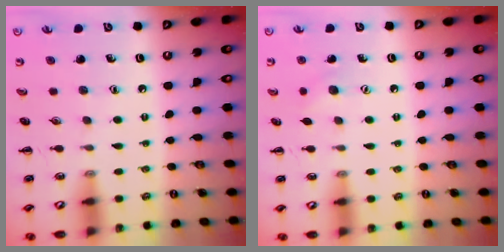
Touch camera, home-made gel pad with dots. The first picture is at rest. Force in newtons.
{"total": 5.7, "press": 5.5, "slide": 1.4}